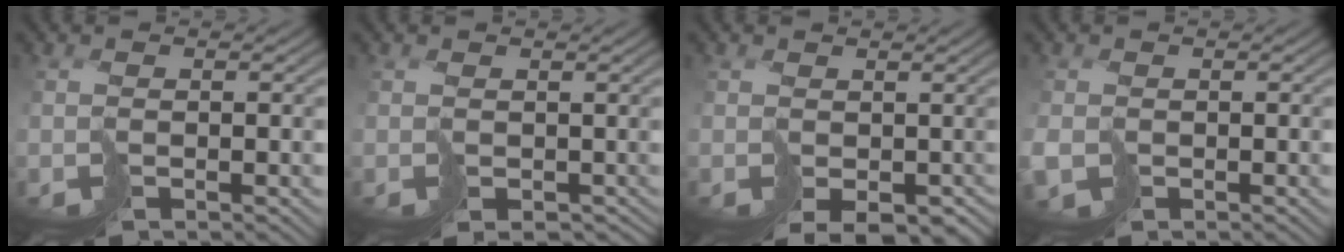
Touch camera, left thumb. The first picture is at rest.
{"total": 1.4, "force": [0.3, 1.2, 0.6], "torque": [-0.012, -0.006, 0.009]}
{"total": 5.0, "force": [-1.5, 3.5, 3.3], "torque": [-0.057, -0.023, -0.003]}
{"total": 2.9, "force": [-0.8, 2.2, 1.7], "torque": [-0.039, -0.008, -0.013]}